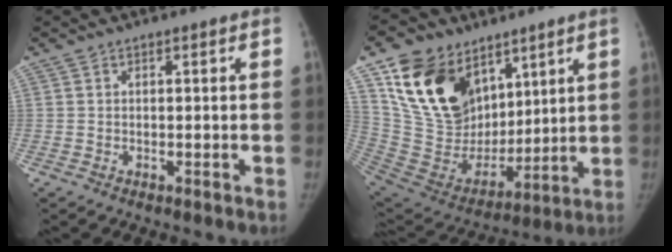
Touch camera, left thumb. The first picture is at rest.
{"total": 22.8, "force": [12.2, 15.1, 11.9], "torque": [-0.189, -0.038, 0.241]}